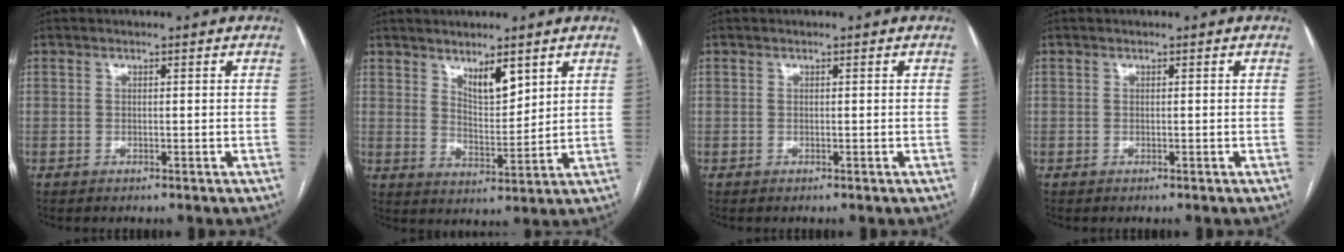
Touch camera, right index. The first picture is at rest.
{"total": 5.5, "force": [3.6, 1.6, 3.9], "torque": [-0.070, -0.011, 0.068]}
{"total": 0.0}
{"total": 0.0}